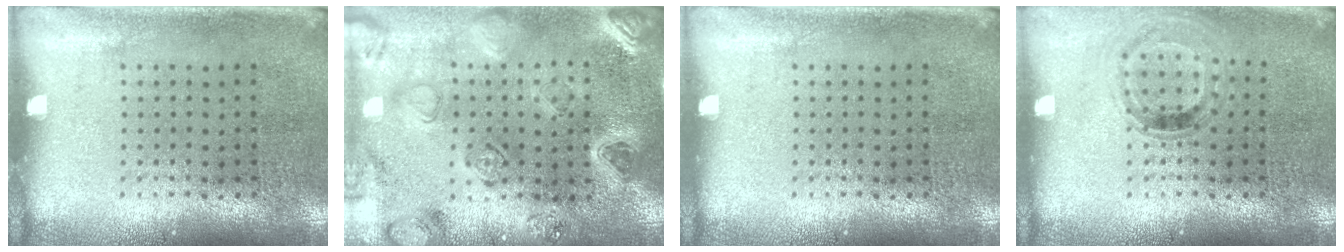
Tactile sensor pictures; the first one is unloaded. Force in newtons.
{"total": 2.3, "press": 2.2, "slide": 0.4}
{"total": 0.0}
{"total": 0.9, "press": 0.9, "slide": 0.3}